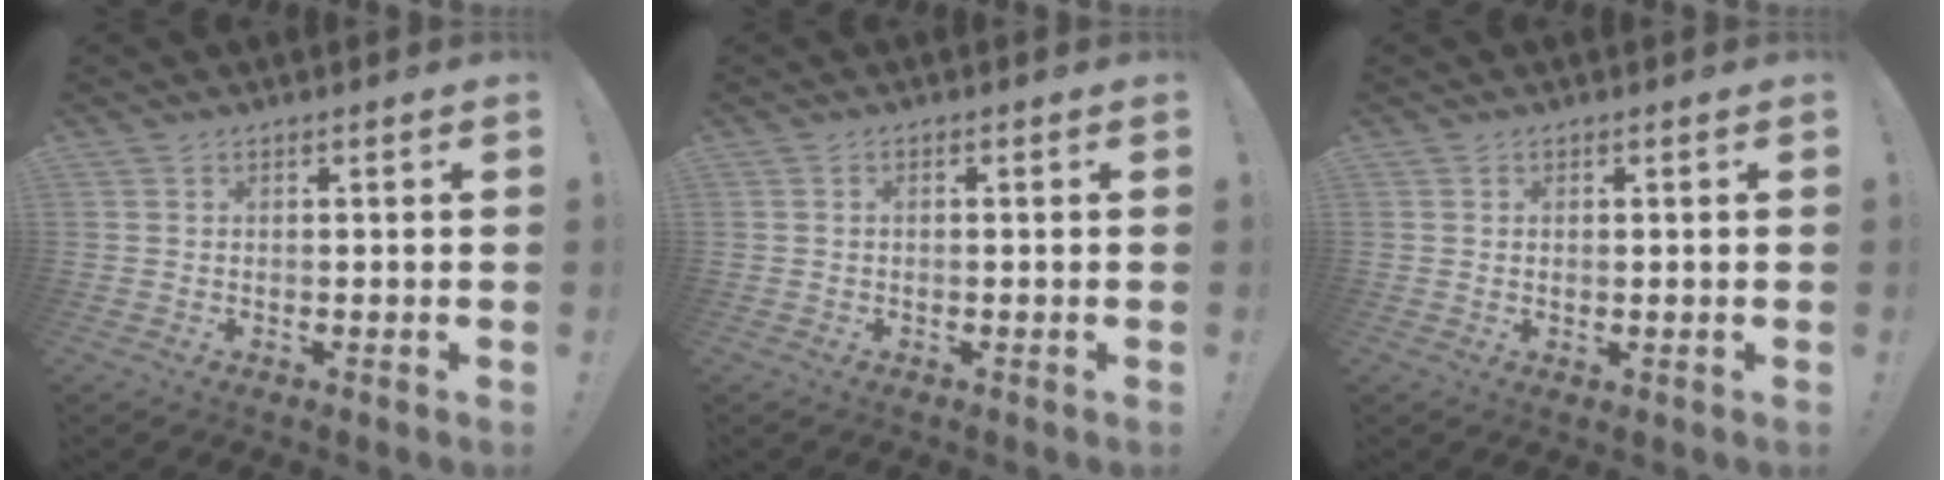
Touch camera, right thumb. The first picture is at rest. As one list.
[{"total": 0.6, "force": [-0.3, 0.2, 0.5], "torque": [-0.010, 0.001, -0.004]}, {"total": 0.8, "force": [0.5, 0.3, 0.5], "torque": [-0.008, 0.001, 0.009]}]